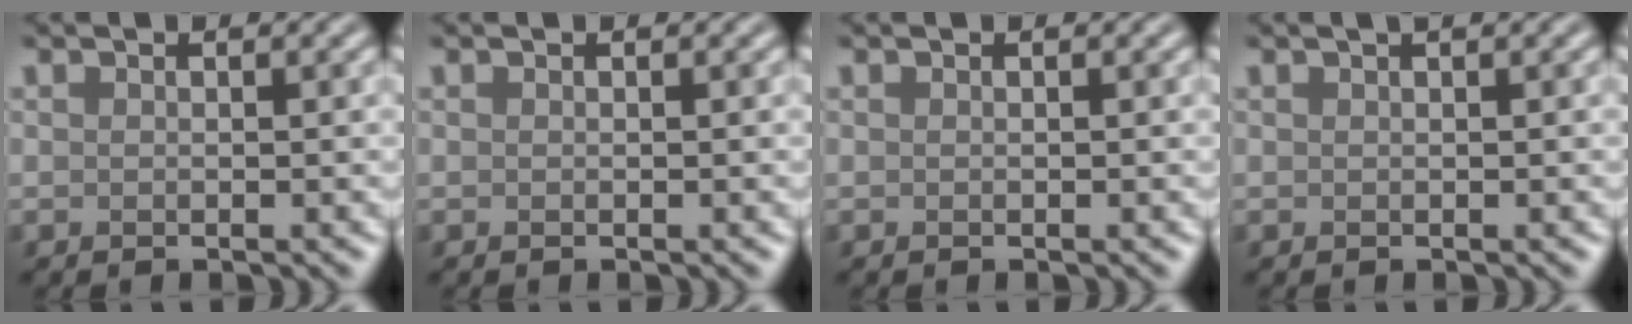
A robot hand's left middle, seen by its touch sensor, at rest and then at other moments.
{"total": 0.0}
{"total": 0.0}
{"total": 1.0, "force": [0.6, 0.2, 0.8], "torque": [-0.009, 0.008, 0.007]}